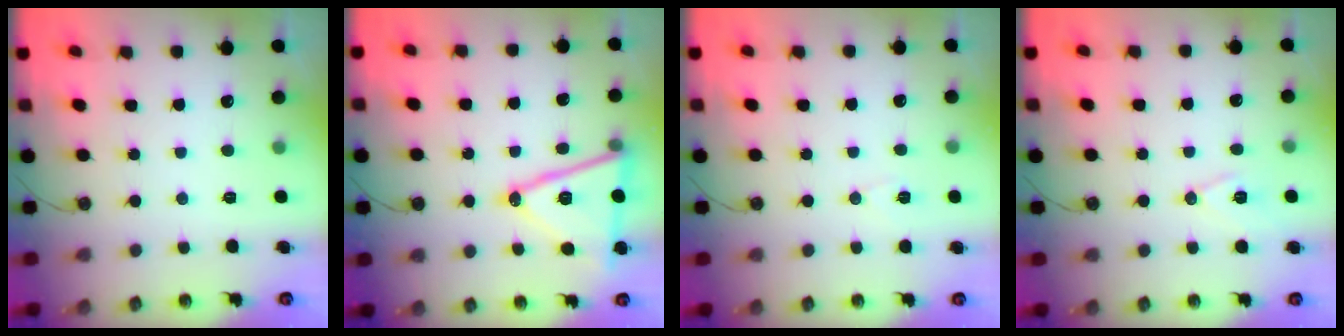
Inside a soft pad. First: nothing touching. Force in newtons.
{"total": 17.2, "press": 16.8, "slide": 3.4}
{"total": 5.4, "press": 4.7, "slide": 2.7}
{"total": 8.6, "press": 7.9, "slide": 3.5}